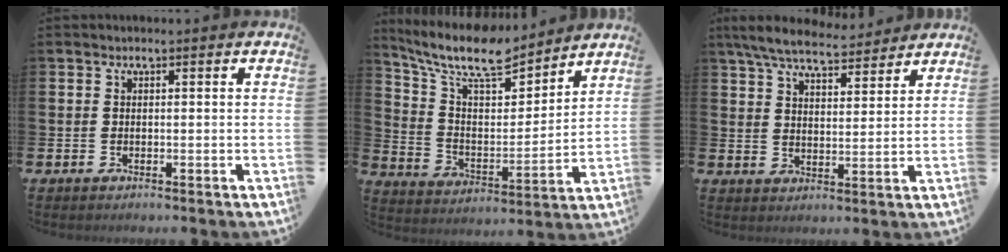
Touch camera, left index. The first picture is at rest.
{"total": 10.4, "force": [9.2, 2.6, 4.3], "torque": [-0.119, -0.059, 0.160]}
{"total": 7.3, "force": [6.8, 1.4, 2.3], "torque": [-0.064, -0.030, 0.122]}